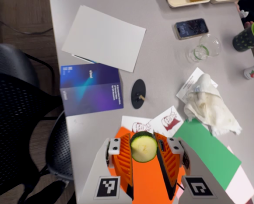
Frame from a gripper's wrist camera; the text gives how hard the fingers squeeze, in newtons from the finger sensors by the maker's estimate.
{"total": 11.3, "left": 11.4, "right": 11.1}